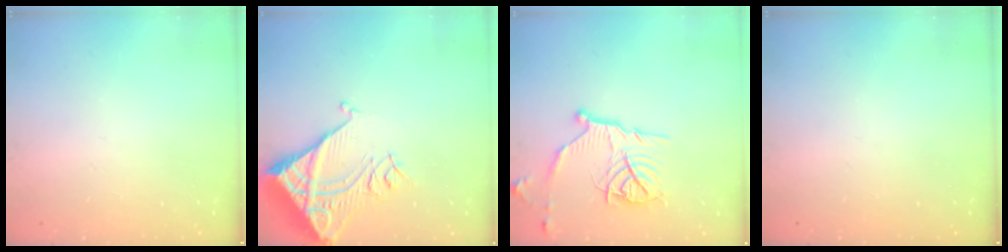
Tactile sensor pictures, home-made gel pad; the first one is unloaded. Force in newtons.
{"total": 9.6, "press": 9.5, "slide": 1.1}
{"total": 14.6, "press": 14.5, "slide": 1.3}
{"total": 0.0}